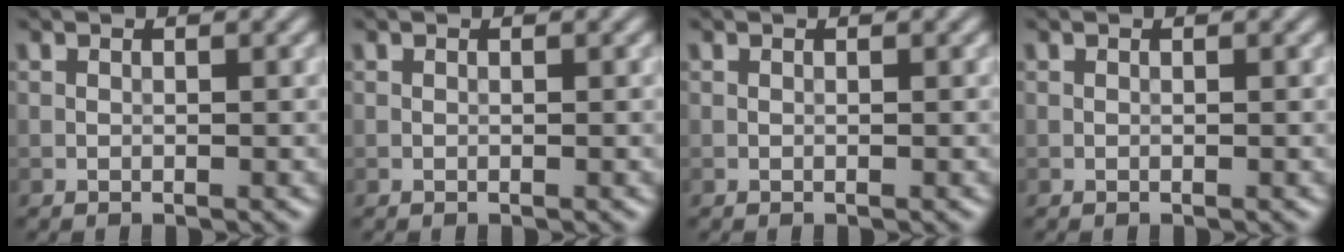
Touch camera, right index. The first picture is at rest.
{"total": 0.0}
{"total": 0.0}
{"total": 0.0}